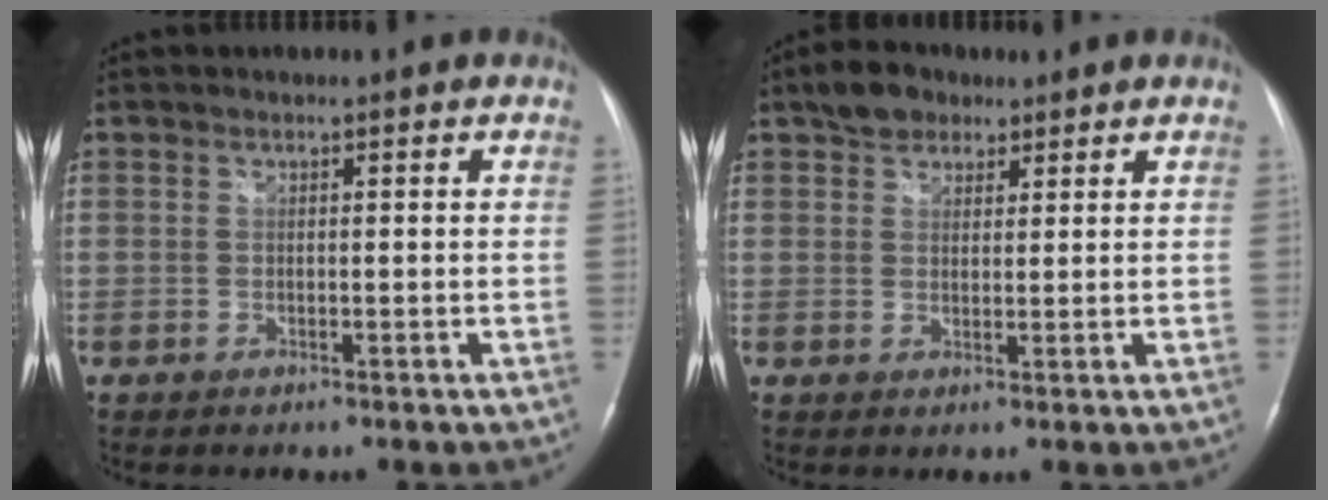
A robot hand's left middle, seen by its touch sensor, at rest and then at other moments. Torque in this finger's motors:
{"motor_torque": [0.32, -0.21, 0.01, 0.03]}